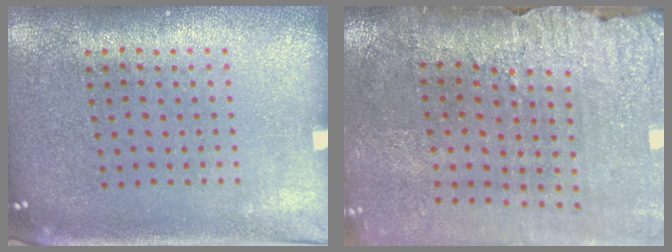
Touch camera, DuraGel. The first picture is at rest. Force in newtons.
{"total": 4.1, "press": 3.4, "slide": 2.3}